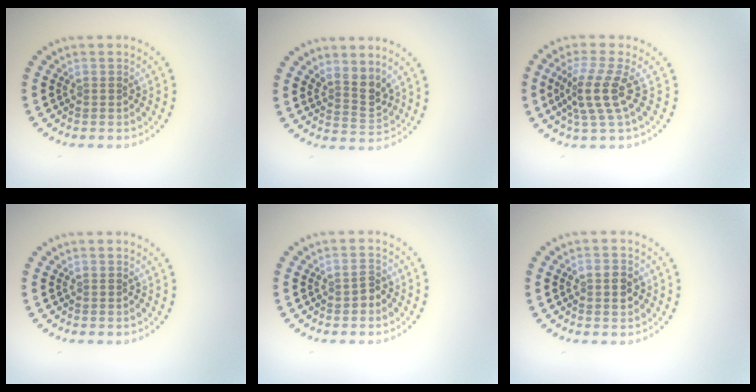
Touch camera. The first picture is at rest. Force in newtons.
{"total": 2.7, "press": 2.0, "slide": 1.8}
{"total": 3.6, "press": 2.7, "slide": 2.4}
{"total": 0.0}
{"total": 1.3, "press": 1.3, "slide": 0.3}
{"total": 2.5, "press": 2.5, "slide": 0.1}